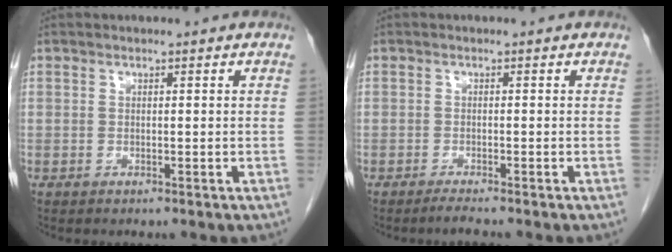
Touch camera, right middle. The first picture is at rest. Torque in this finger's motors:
{"motor_torque": [-0.01, 0.02, 0.00, 0.00]}